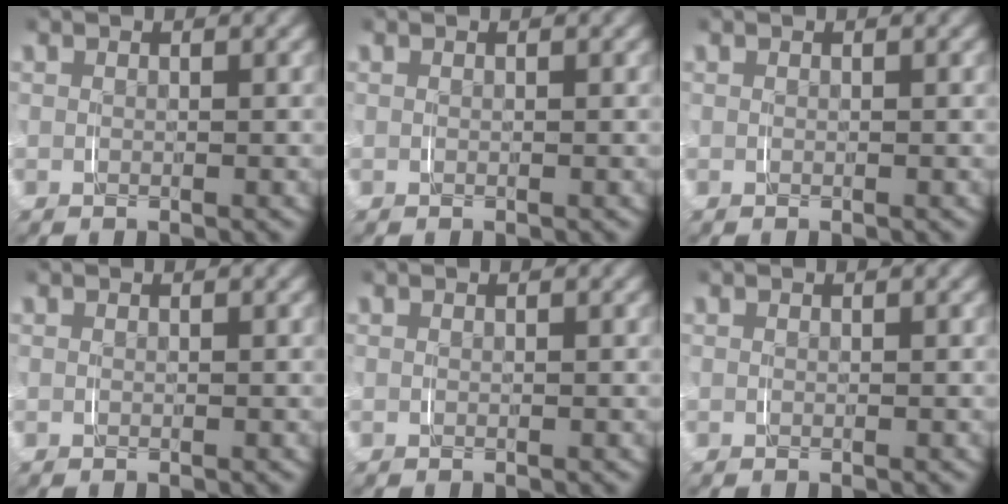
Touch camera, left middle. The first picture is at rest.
{"total": 0.0}
{"total": 0.0}
{"total": 0.0}
{"total": 0.0}
{"total": 0.0}